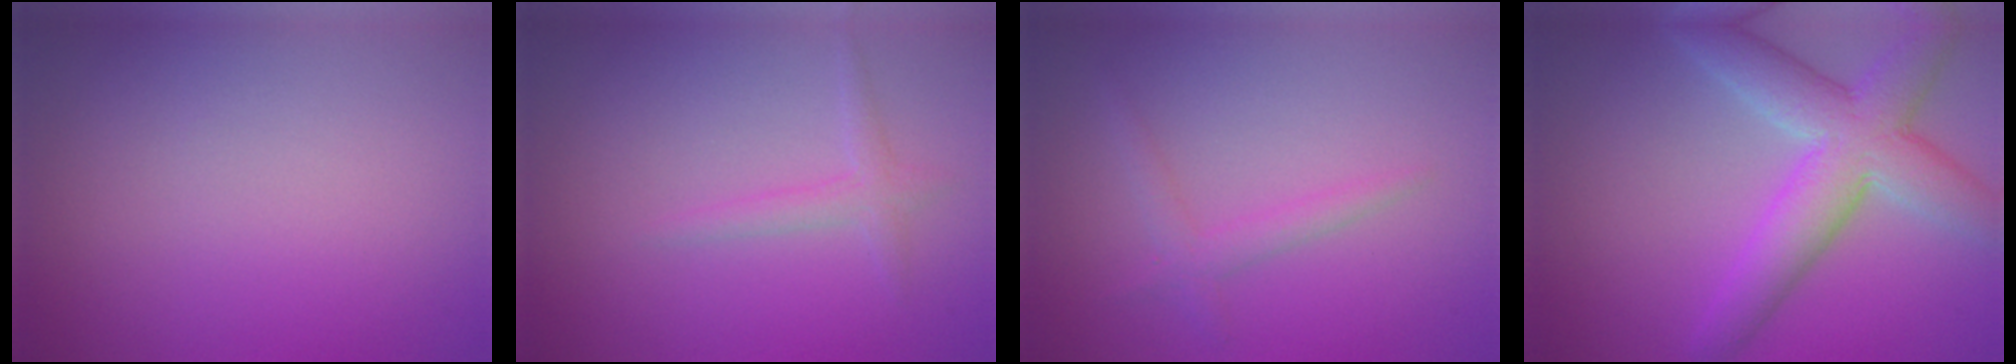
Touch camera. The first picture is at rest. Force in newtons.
{"total": 1.5, "press": 1.5, "slide": 0.1}
{"total": 1.7, "press": 1.7, "slide": 0.1}
{"total": 6.9, "press": 6.9, "slide": 0.4}